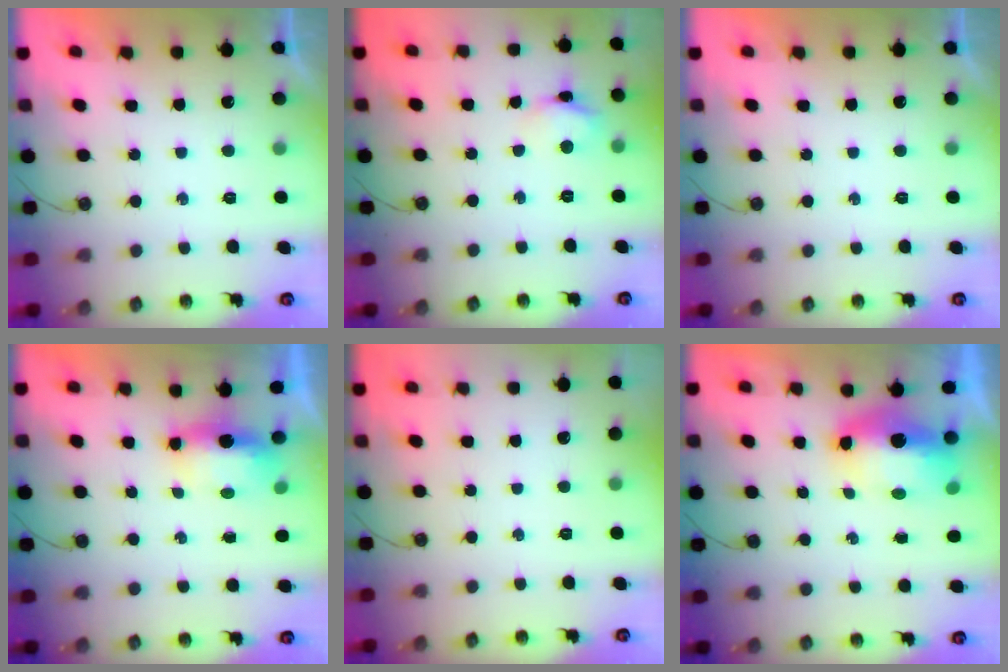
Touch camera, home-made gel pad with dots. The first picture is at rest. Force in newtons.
{"total": 6.5, "press": 6.5, "slide": 0.5}
{"total": 0.0}
{"total": 6.1, "press": 6.0, "slide": 1.0}
{"total": 0.0}
{"total": 8.6, "press": 8.5, "slide": 1.1}